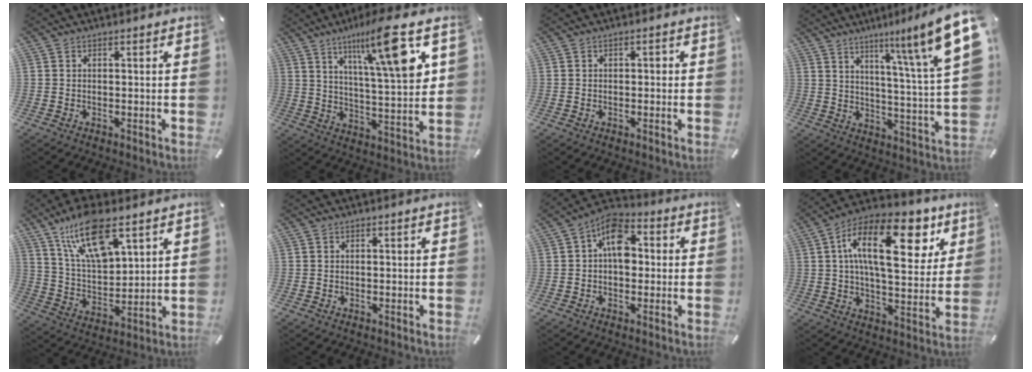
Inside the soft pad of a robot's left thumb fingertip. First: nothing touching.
{"total": 17.6, "force": [9.7, 3.5, 14.2], "torque": [-0.226, -0.041, 0.147]}
{"total": 1.1, "force": [0.0, 0.7, 0.9], "torque": [-0.017, 0.007, -0.003]}
{"total": 17.0, "force": [10.3, 1.9, 13.4], "torque": [-0.196, -0.070, 0.151]}
{"total": 16.0, "force": [10.4, 6.6, 10.2], "torque": [-0.214, -0.035, 0.184]}
{"total": 0.0}
{"total": 9.3, "force": [0.9, 6.1, 6.9], "torque": [-0.102, 0.000, 0.014]}
{"total": 22.4, "force": [8.4, 11.0, 17.7], "torque": [-0.279, -0.023, 0.130]}